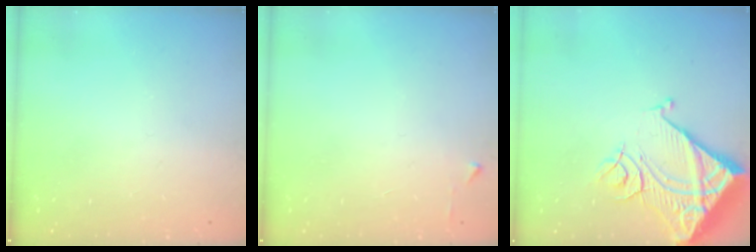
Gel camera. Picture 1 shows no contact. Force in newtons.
{"total": 2.4, "press": 2.4, "slide": 0.3}
{"total": 14.6, "press": 14.5, "slide": 2.0}